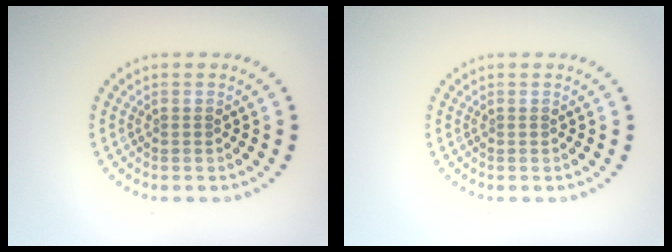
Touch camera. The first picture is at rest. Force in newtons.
{"total": 0.0}